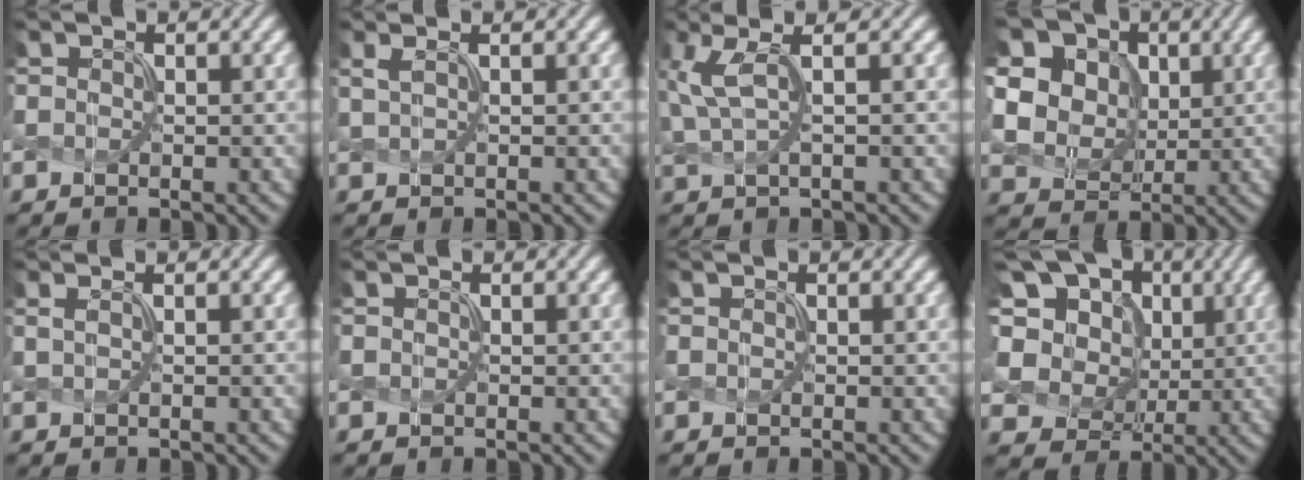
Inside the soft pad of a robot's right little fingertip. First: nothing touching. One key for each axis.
{"total": 2.6, "fx": 1.4, "fy": 1.3, "fz": 1.8, "tx": -0.022, "ty": 0.016, "tz": 0.005}
{"total": 3.1, "fx": 1.1, "fy": 0.6, "fz": 2.9, "tx": -0.081, "ty": 0.012, "tz": 0.035}
{"total": 13.6, "fx": 5.3, "fy": 11.2, "fz": 5.5, "tx": -0.169, "ty": 0.030, "tz": 0.112}
{"total": 2.1, "fx": 0.9, "fy": 1.0, "fz": 1.5, "tx": -0.013, "ty": 0.011, "tz": -0.007}
{"total": 0.0}
{"total": 0.0}
{"total": 11.6, "fx": 4.4, "fy": 9.2, "fz": 5.6, "tx": -0.130, "ty": 0.028, "tz": 0.070}